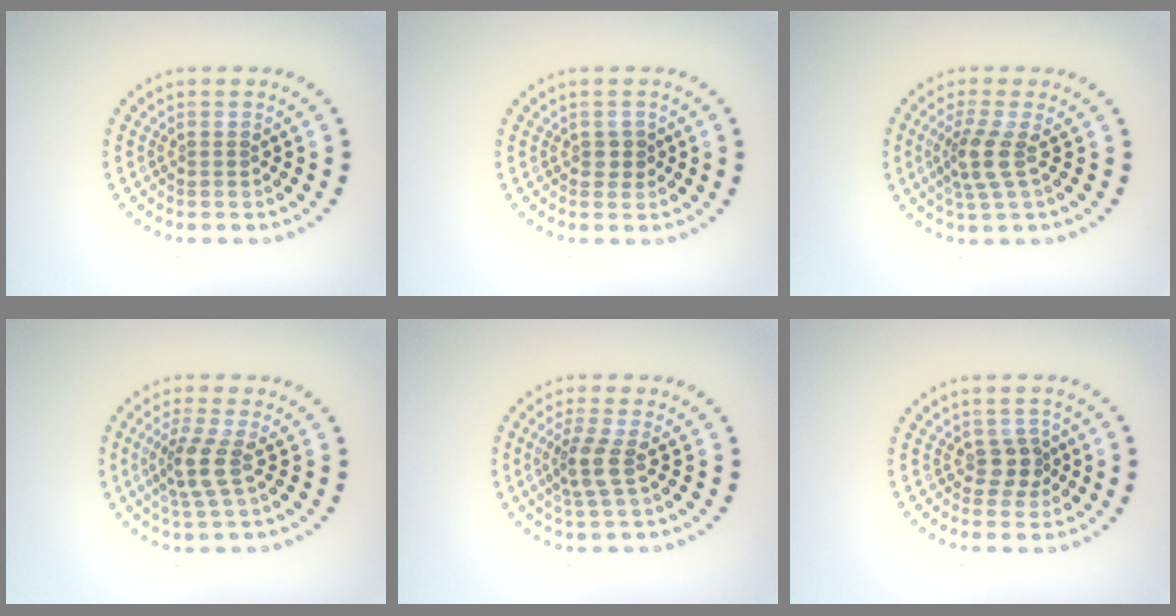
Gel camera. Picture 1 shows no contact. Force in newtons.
{"total": 1.1, "press": 1.0, "slide": 0.3}
{"total": 2.9, "press": 2.2, "slide": 1.8}
{"total": 2.8, "press": 2.2, "slide": 1.8}
{"total": 2.5, "press": 2.0, "slide": 1.6}
{"total": 1.8, "press": 1.5, "slide": 1.0}